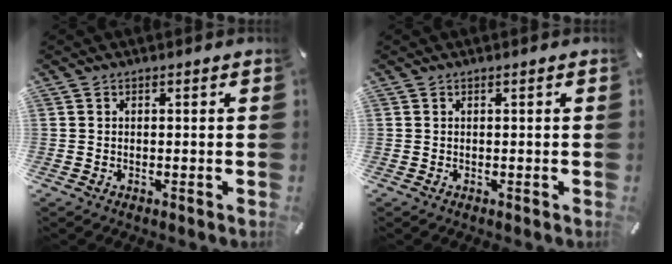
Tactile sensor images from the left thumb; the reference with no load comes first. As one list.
[{"total": 0.0}]